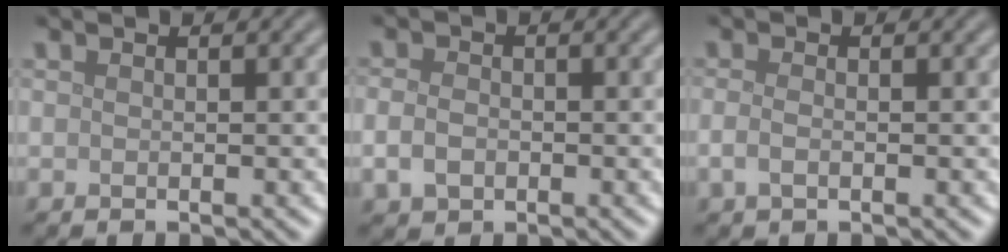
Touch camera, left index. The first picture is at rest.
{"total": 2.2, "force": [-0.6, 1.6, 1.3], "torque": [-0.027, -0.003, -0.016]}
{"total": 1.3, "force": [-0.4, 0.6, 1.1], "torque": [-0.027, -0.002, -0.012]}